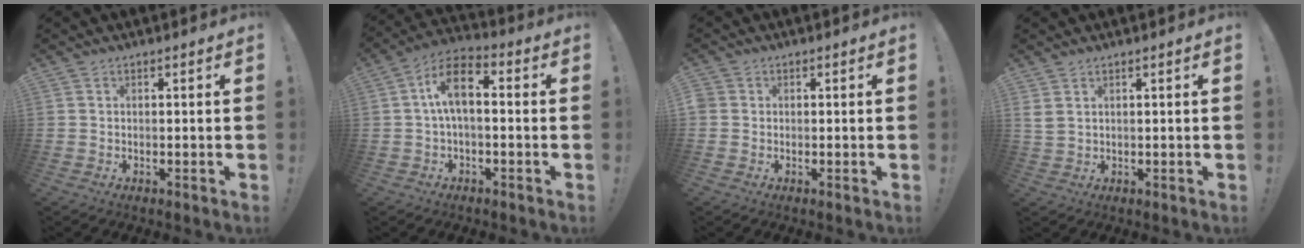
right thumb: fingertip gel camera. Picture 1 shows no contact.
{"total": 10.0, "force": [0.9, 4.9, 8.6], "torque": [-0.167, 0.015, 0.020]}
{"total": 1.2, "force": [0.1, 1.1, 0.5], "torque": [-0.011, 0.003, 0.003]}
{"total": 2.6, "force": [1.4, 1.4, 1.7], "torque": [-0.037, 0.000, 0.029]}